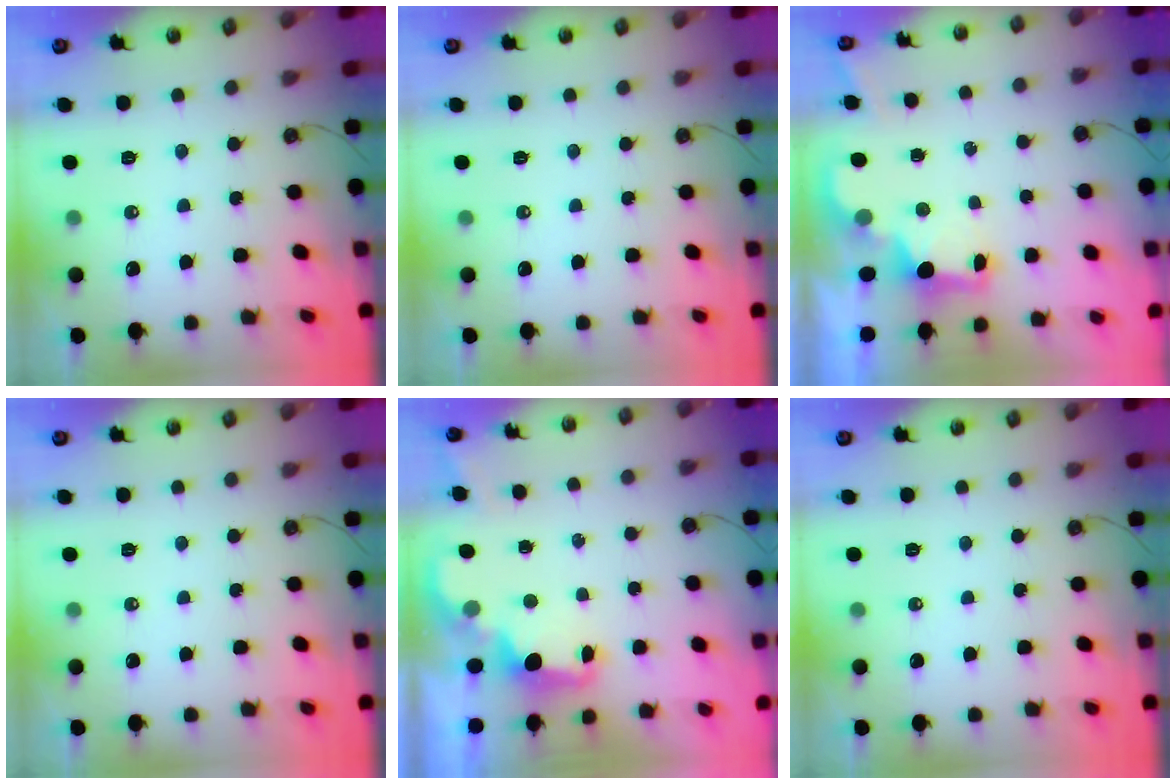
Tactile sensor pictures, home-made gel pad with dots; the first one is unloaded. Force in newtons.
{"total": 0.0}
{"total": 2.1, "press": 2.0, "slide": 0.7}
{"total": 0.0}
{"total": 2.2, "press": 2.1, "slide": 0.7}
{"total": 0.0}